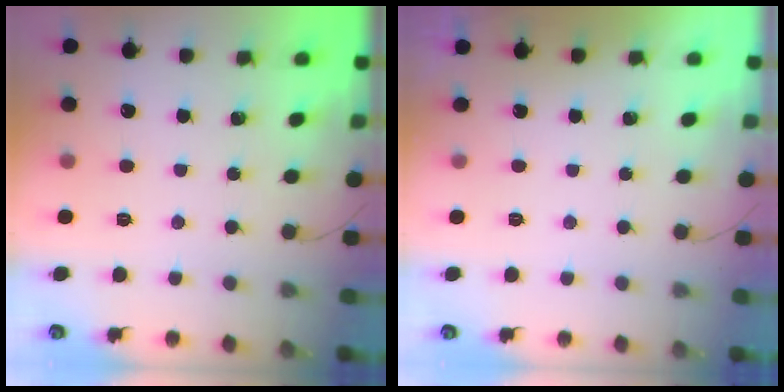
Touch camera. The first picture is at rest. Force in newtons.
{"total": 0.0}